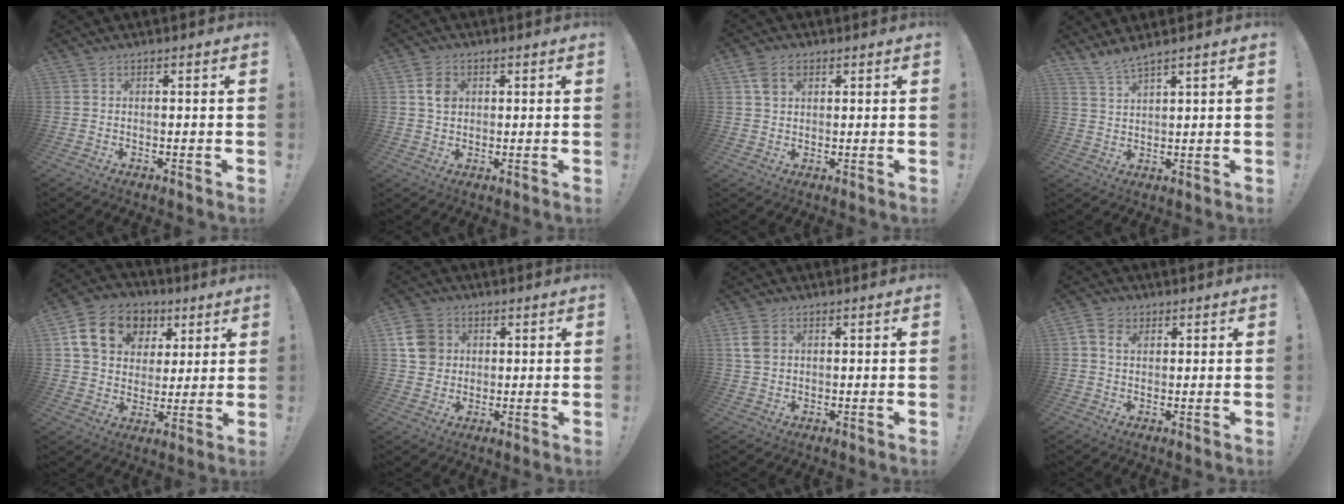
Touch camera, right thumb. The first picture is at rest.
{"total": 4.9, "force": [1.2, 3.8, 2.9], "torque": [-0.036, 0.000, 0.020]}
{"total": 5.3, "force": [2.2, 3.8, 3.0], "torque": [-0.043, -0.001, 0.044]}
{"total": 4.4, "force": [4.0, 0.1, 1.8], "torque": [-0.045, -0.022, 0.074]}
{"total": 16.2, "force": [6.9, 12.3, 8.0], "torque": [-0.115, -0.019, 0.138]}
{"total": 9.5, "force": [2.8, 8.4, 3.5], "torque": [-0.053, -0.005, 0.060]}
{"total": 5.3, "force": [1.7, 3.7, 3.4], "torque": [-0.075, 0.001, 0.033]}
{"total": 5.3, "force": [1.9, 3.7, 3.3], "torque": [-0.067, 0.008, 0.039]}